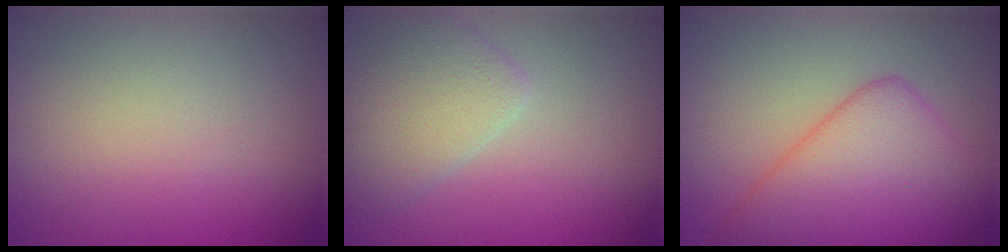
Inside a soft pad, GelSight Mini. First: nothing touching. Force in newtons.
{"total": 3.6, "press": 3.6, "slide": 0.2}
{"total": 7.5, "press": 7.5, "slide": 0.3}